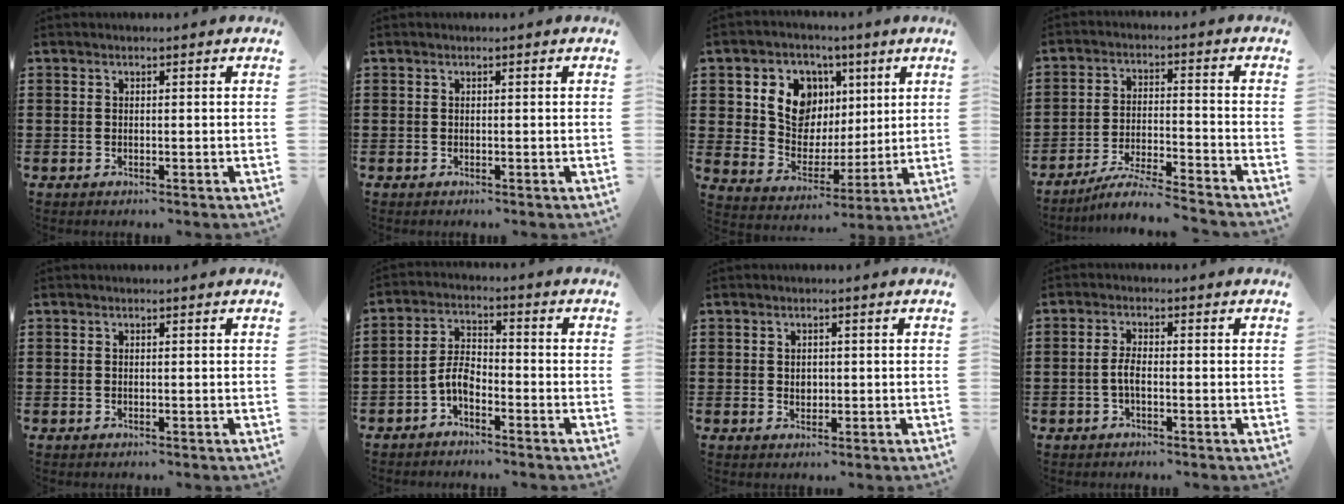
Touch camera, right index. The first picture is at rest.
{"total": 0.0}
{"total": 9.5, "force": [3.8, 8.1, 3.4], "torque": [-0.088, -0.009, 0.070]}
{"total": 5.8, "force": [-5.5, -0.2, 1.9], "torque": [-0.045, -0.010, -0.109]}
{"total": 0.0}
{"total": 4.6, "force": [-2.5, 2.1, 3.1], "torque": [-0.078, 0.006, -0.056]}
{"total": 1.3, "force": [0.3, 1.1, 0.6], "torque": [-0.013, 0.006, 0.005]}
{"total": 2.6, "force": [-0.7, 0.9, 2.3], "torque": [-0.058, -0.002, -0.018]}